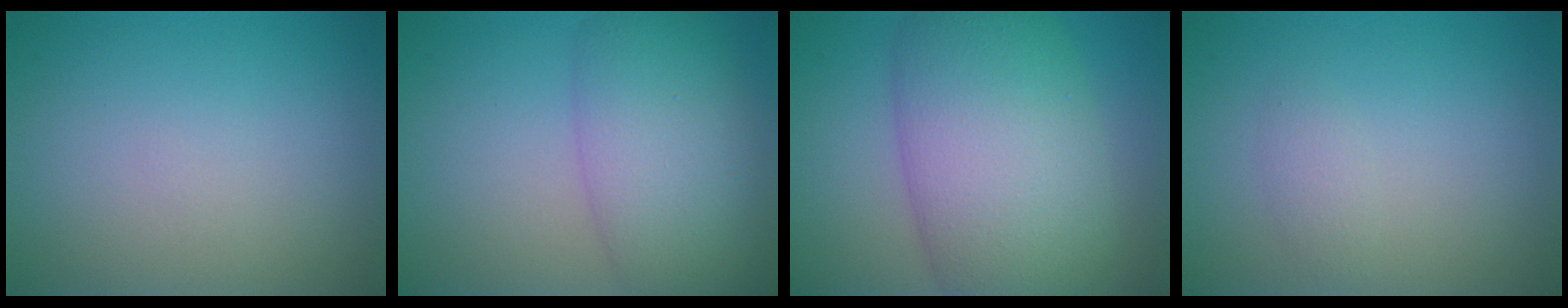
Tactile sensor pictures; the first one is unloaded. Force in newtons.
{"total": 7.4, "press": 7.4, "slide": 0.1}
{"total": 11.6, "press": 11.6, "slide": 0.8}
{"total": 1.1, "press": 1.1, "slide": 0.0}